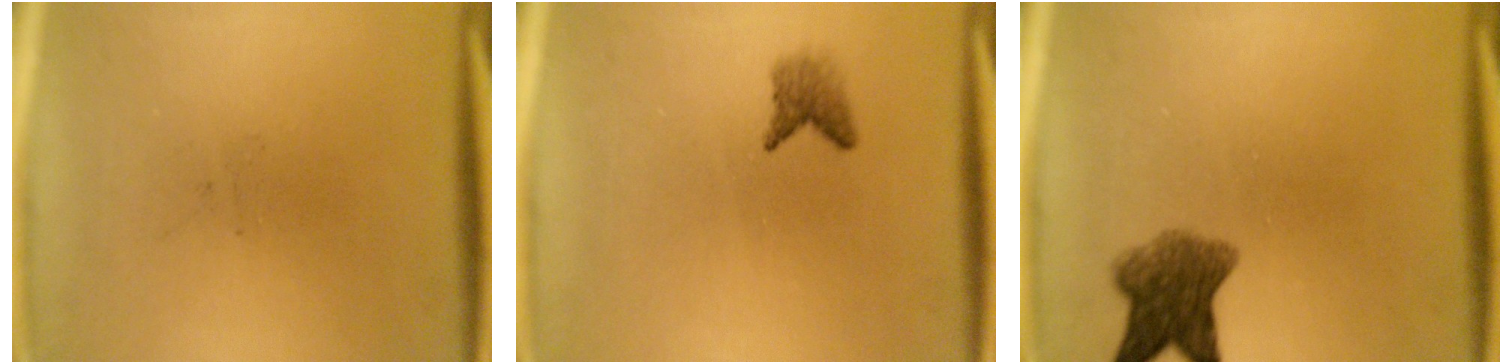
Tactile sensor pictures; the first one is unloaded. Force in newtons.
{"total": 1.9}
{"total": 6.5}